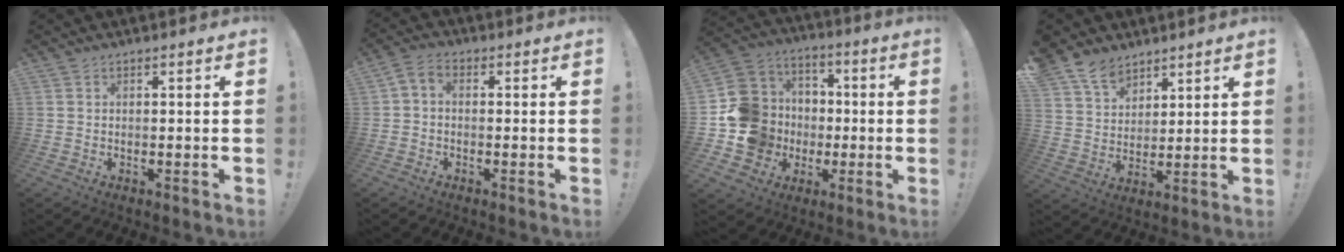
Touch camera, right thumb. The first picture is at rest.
{"total": 2.6, "force": [-0.9, 1.7, 1.8], "torque": [-0.034, 0.008, -0.015]}
{"total": 18.1, "force": [-3.1, 16.8, 6.0], "torque": [-0.104, 0.023, -0.021]}
{"total": 10.6, "force": [8.2, 6.2, 2.6], "torque": [-0.060, -0.054, 0.164]}